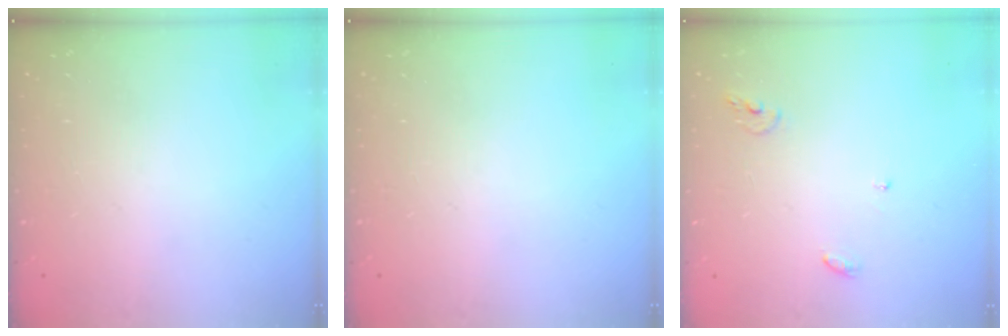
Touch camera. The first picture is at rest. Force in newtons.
{"total": 0.0}
{"total": 5.4, "press": 5.4, "slide": 0.2}